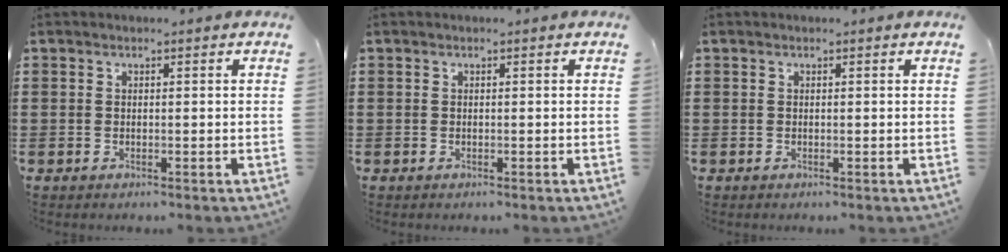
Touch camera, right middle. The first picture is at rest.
{"total": 0.0}
{"total": 0.0}